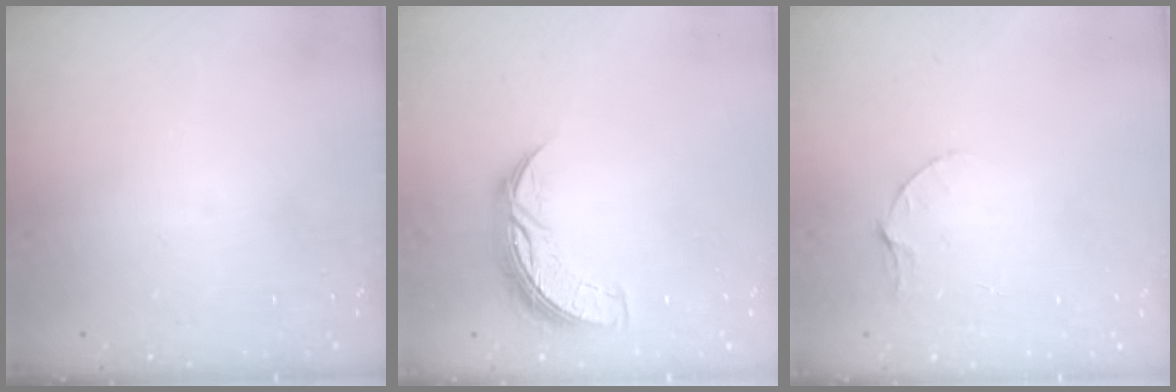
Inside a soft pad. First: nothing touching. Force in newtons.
{"total": 8.2, "press": 8.2, "slide": 0.7}
{"total": 3.5, "press": 3.4, "slide": 0.4}